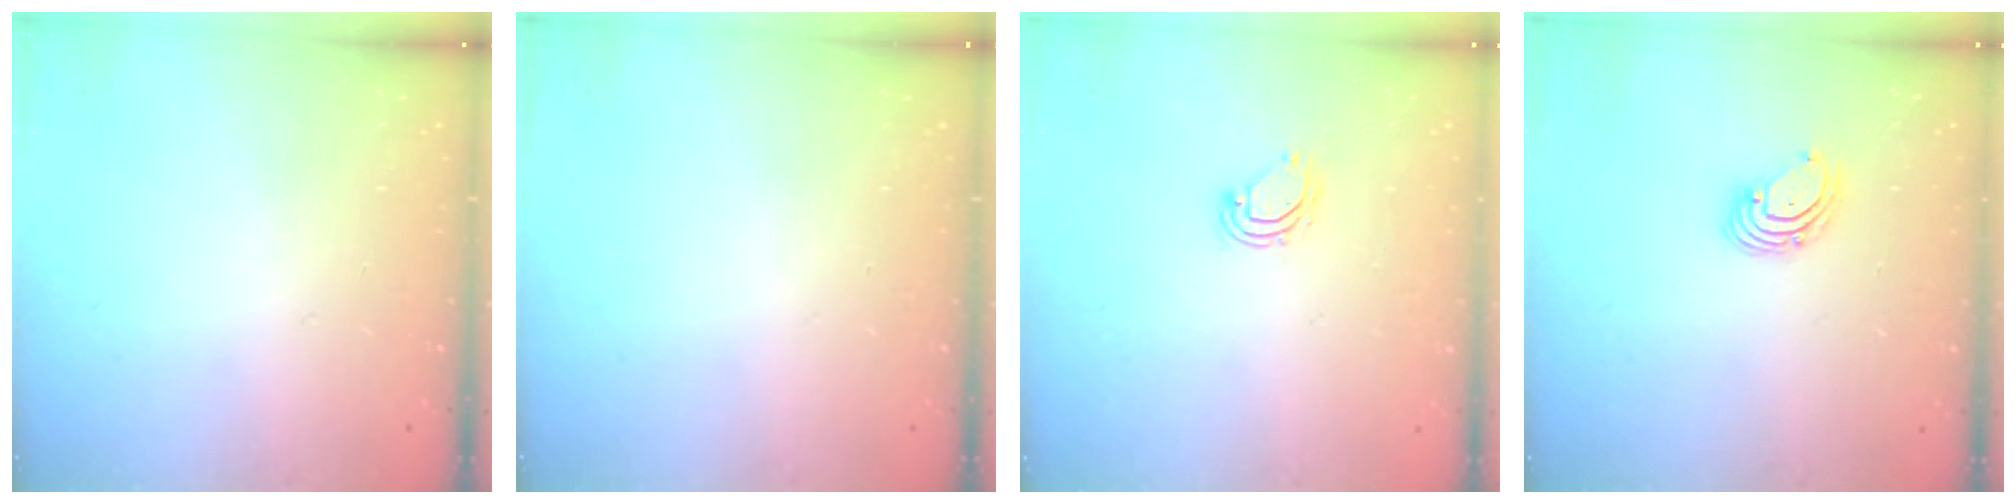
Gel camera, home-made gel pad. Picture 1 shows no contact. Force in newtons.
{"total": 0.0}
{"total": 4.9, "press": 4.9, "slide": 0.4}
{"total": 2.7, "press": 2.7, "slide": 0.3}